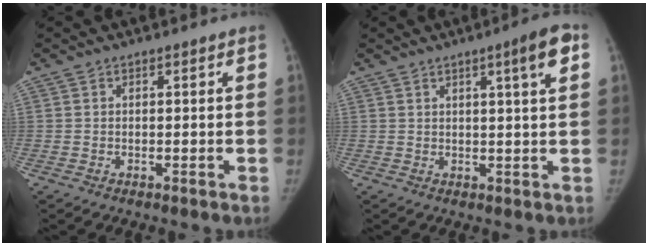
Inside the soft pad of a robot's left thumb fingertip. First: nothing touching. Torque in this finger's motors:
{"motor_torque": [0.13, 0.00, 0.83, -0.66, 0.14]}